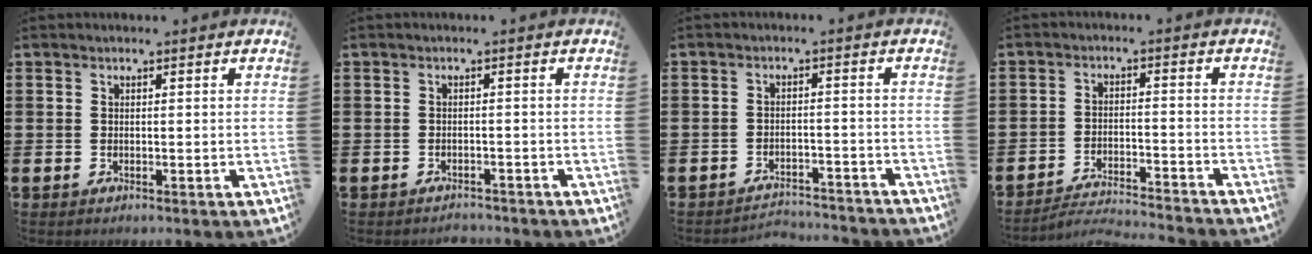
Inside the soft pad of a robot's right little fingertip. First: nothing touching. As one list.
[{"total": 1.2, "force": [-1.1, 0.1, -0.1], "torque": [-0.003, 0.002, -0.025]}, {"total": 2.9, "force": [-2.9, 0.1, -0.1], "torque": [-0.004, 0.003, -0.063]}, {"total": 3.2, "force": [-3.2, -0.2, 0.4], "torque": [-0.009, 0.000, -0.068]}]